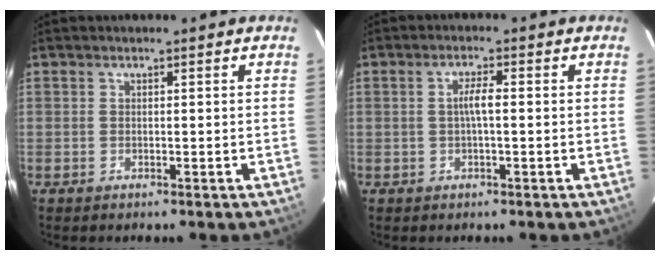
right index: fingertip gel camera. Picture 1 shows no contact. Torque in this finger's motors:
{"motor_torque": [0.25, -0.06, 0.31, 0.07]}